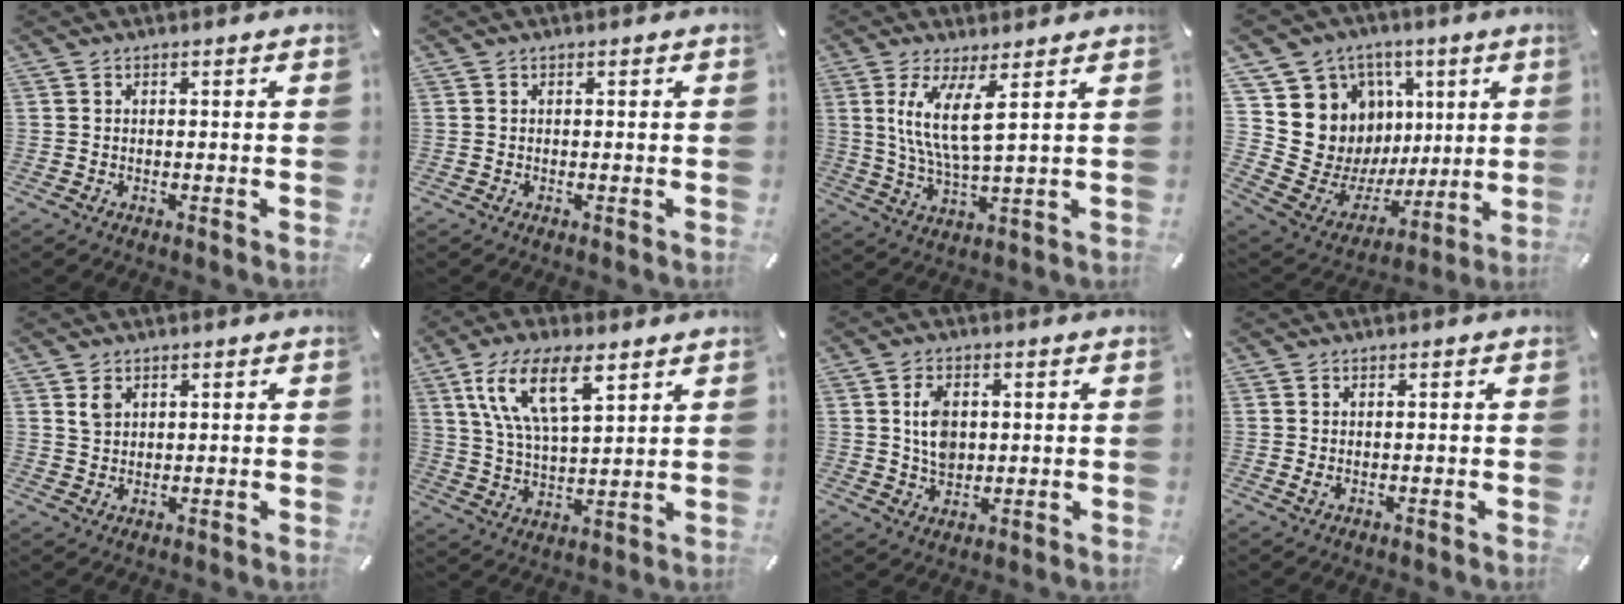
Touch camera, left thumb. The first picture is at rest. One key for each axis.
{"total": 0.0}
{"total": 9.8, "fx": 3.5, "fy": 2.2, "fz": 8.9, "tx": -0.190, "ty": -0.002, "tz": 0.061}
{"total": 13.7, "fx": 3.3, "fy": 13.2, "fz": 1.8, "tx": -0.021, "ty": -0.057, "tz": 0.100}
{"total": 3.0, "fx": 1.7, "fy": 2.3, "fz": 0.8, "tx": -0.010, "ty": -0.002, "tz": 0.032}
{"total": 13.9, "fx": 7.6, "fy": 5.9, "fz": 10.1, "tx": -0.224, "ty": -0.011, "tz": 0.132}
{"total": 6.7, "fx": 1.1, "fy": 5.0, "fz": 4.3, "tx": -0.074, "ty": 0.000, "tz": 0.015}
{"total": 1.0, "fx": 0.0, "fy": 0.2, "fz": 1.0, "tx": -0.025, "ty": -0.005, "tz": -0.002}